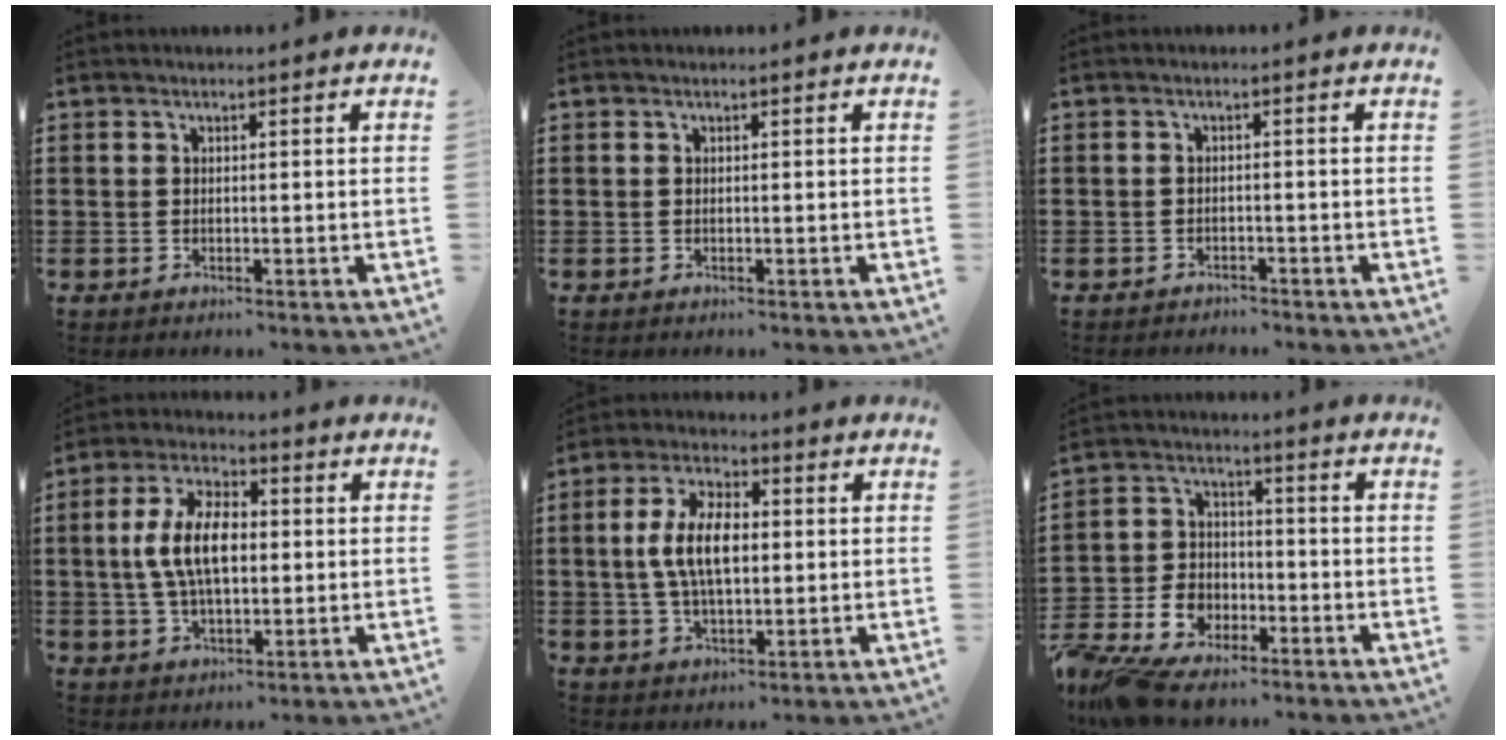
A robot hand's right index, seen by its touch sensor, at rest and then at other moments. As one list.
[{"total": 0.0}, {"total": 1.3, "force": [-1.3, 0.1, -0.1], "torque": [-0.004, -0.001, -0.029]}, {"total": 9.1, "force": [0.4, 4.5, 7.9], "torque": [-0.178, 0.004, -0.001]}, {"total": 8.4, "force": [0.3, 3.9, 7.5], "torque": [-0.162, 0.005, 0.000]}, {"total": 7.4, "force": [-5.0, 4.6, 3.0], "torque": [-0.095, 0.010, -0.102]}]